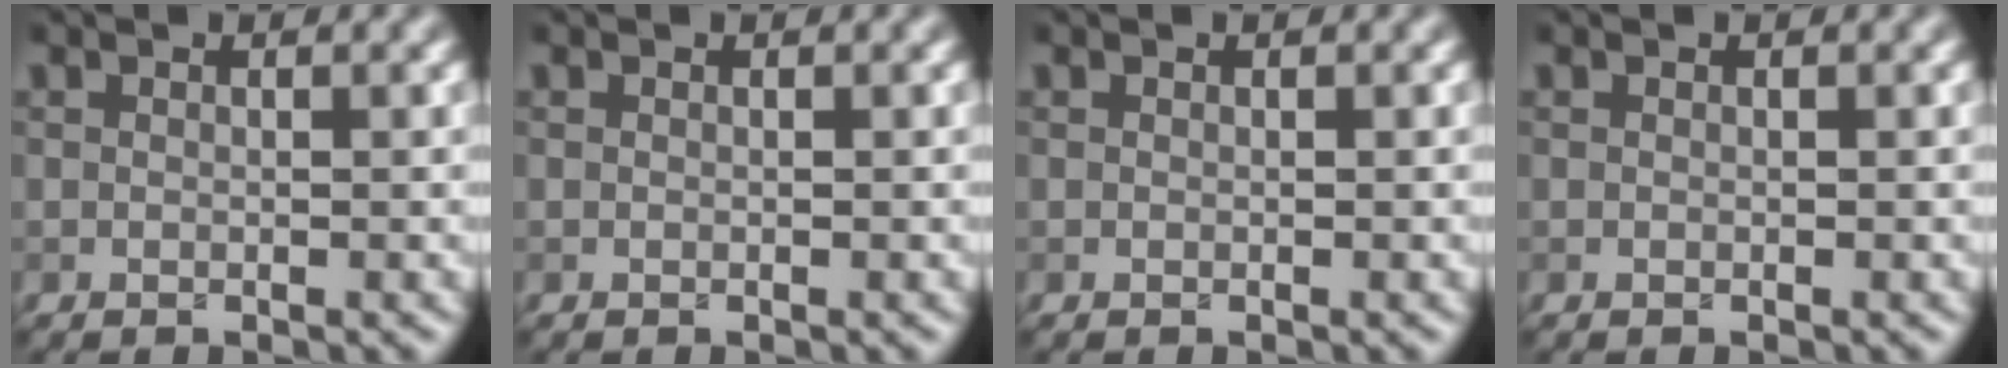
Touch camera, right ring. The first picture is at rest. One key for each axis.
{"total": 0.0}
{"total": 0.0}
{"total": 0.0}